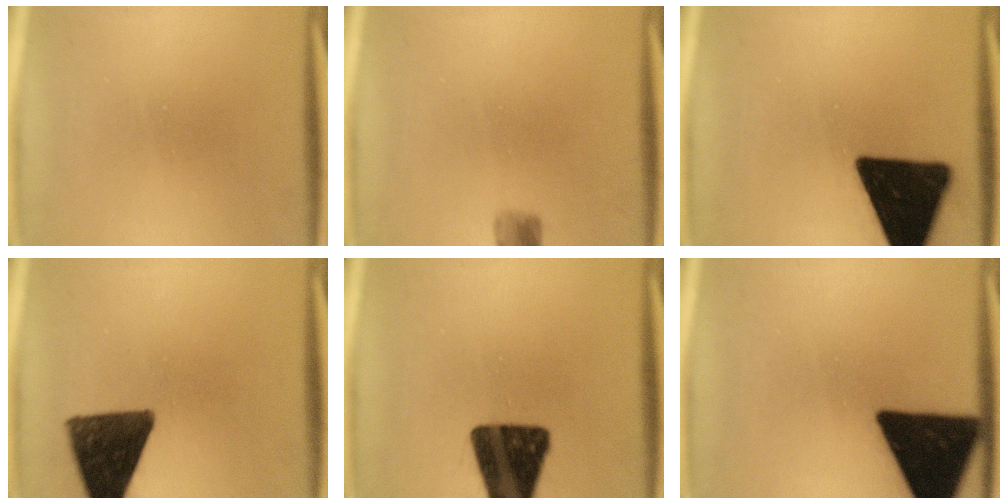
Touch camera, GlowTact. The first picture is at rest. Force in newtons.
{"total": 2.4}
{"total": 19.0}
{"total": 13.1}
{"total": 17.2}
{"total": 18.0}